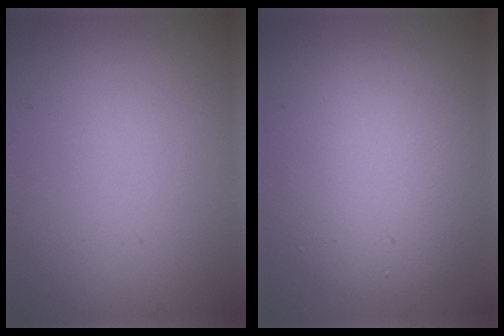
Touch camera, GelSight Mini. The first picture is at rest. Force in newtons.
{"total": 6.1, "press": 6.1, "slide": 0.1}